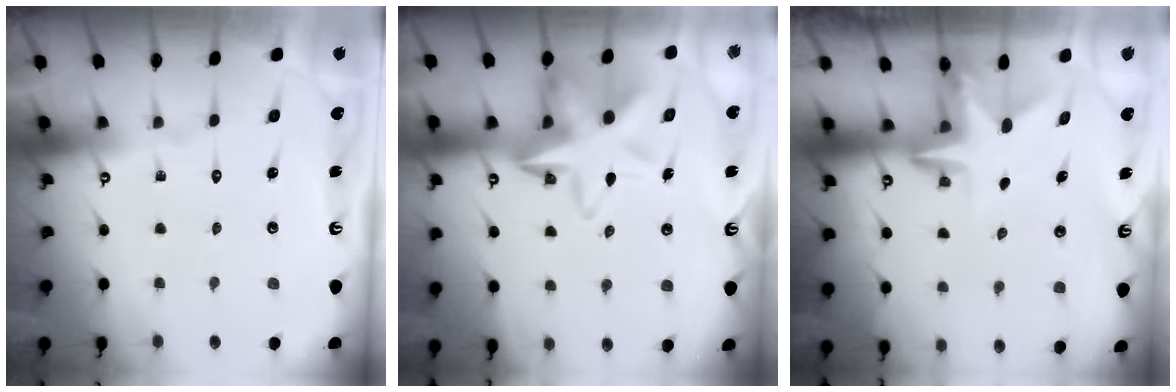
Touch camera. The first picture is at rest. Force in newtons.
{"total": 13.1, "press": 12.7, "slide": 3.2}
{"total": 3.0, "press": 3.0, "slide": 0.2}